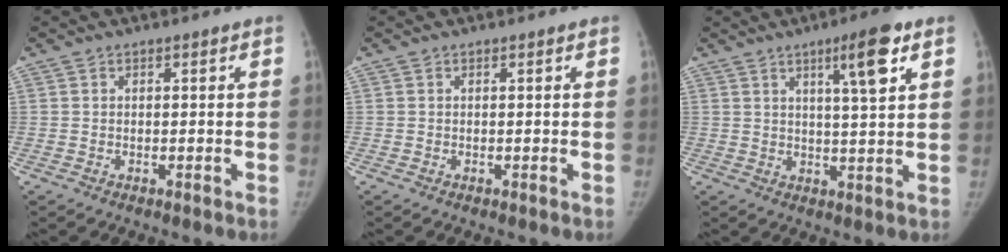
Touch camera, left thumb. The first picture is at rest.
{"total": 0.0}
{"total": 8.2, "force": [4.1, 1.0, 7.1], "torque": [-0.106, -0.018, 0.063]}